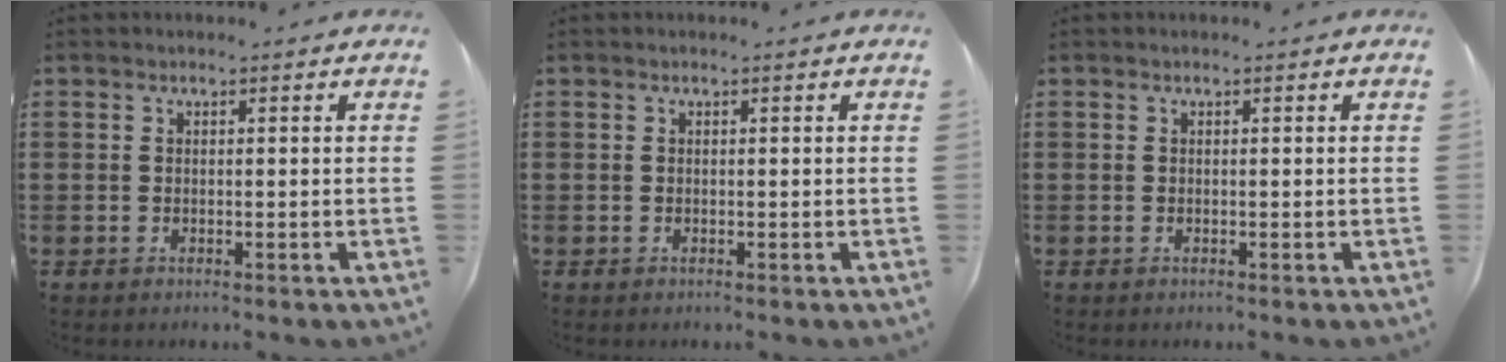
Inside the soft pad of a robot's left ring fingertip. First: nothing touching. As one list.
[{"total": 0.0}, {"total": 0.0}]